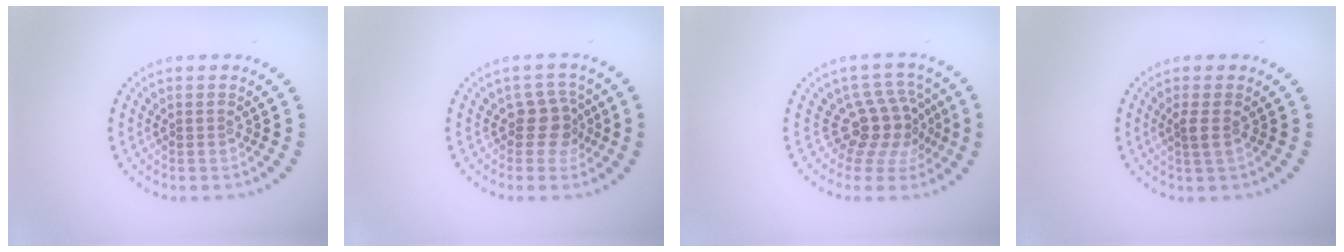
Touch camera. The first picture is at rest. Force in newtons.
{"total": 2.5, "press": 1.9, "slide": 1.6}
{"total": 4.1, "press": 2.8, "slide": 3.0}
{"total": 1.3, "press": 1.0, "slide": 0.7}